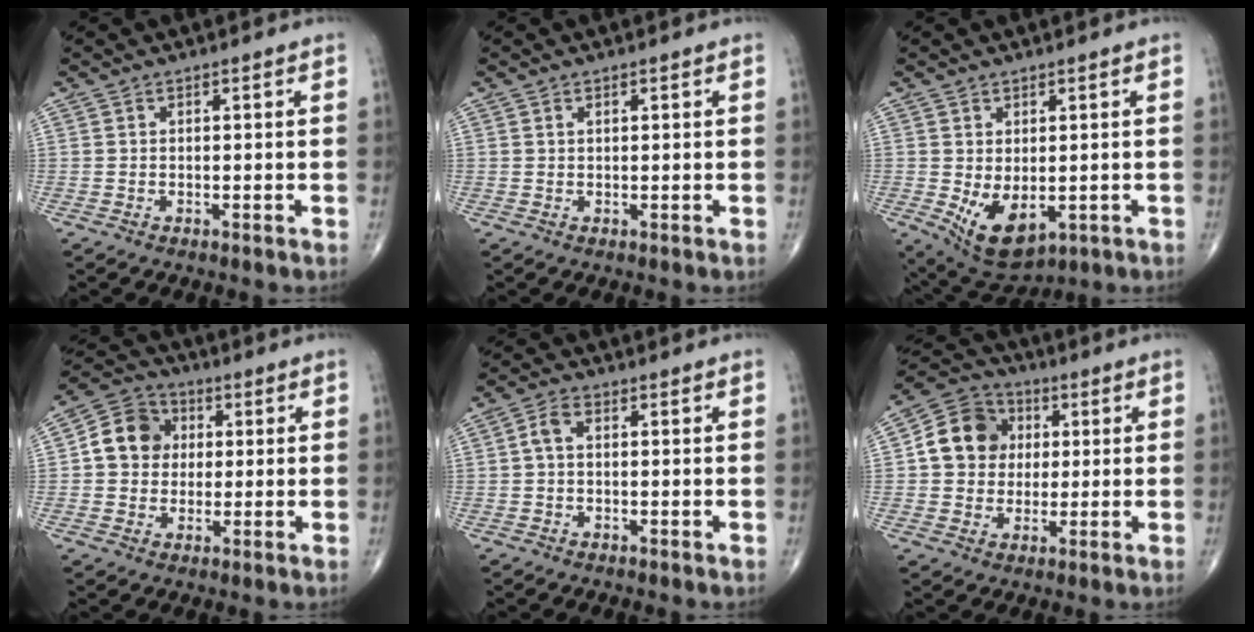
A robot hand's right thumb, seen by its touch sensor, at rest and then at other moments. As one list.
[{"total": 0.7, "force": [0.3, 0.3, 0.5], "torque": [-0.007, 0.002, 0.006]}, {"total": 8.9, "force": [-1.6, 5.0, 7.1], "torque": [-0.108, -0.011, -0.004]}, {"total": 9.5, "force": [1.2, 8.2, 4.6], "torque": [-0.058, 0.014, 0.008]}, {"total": 2.7, "force": [0.2, 1.6, 2.2], "torque": [-0.044, 0.010, -0.002]}, {"total": 11.3, "force": [1.7, 9.8, 5.4], "torque": [-0.071, 0.013, 0.017]}]